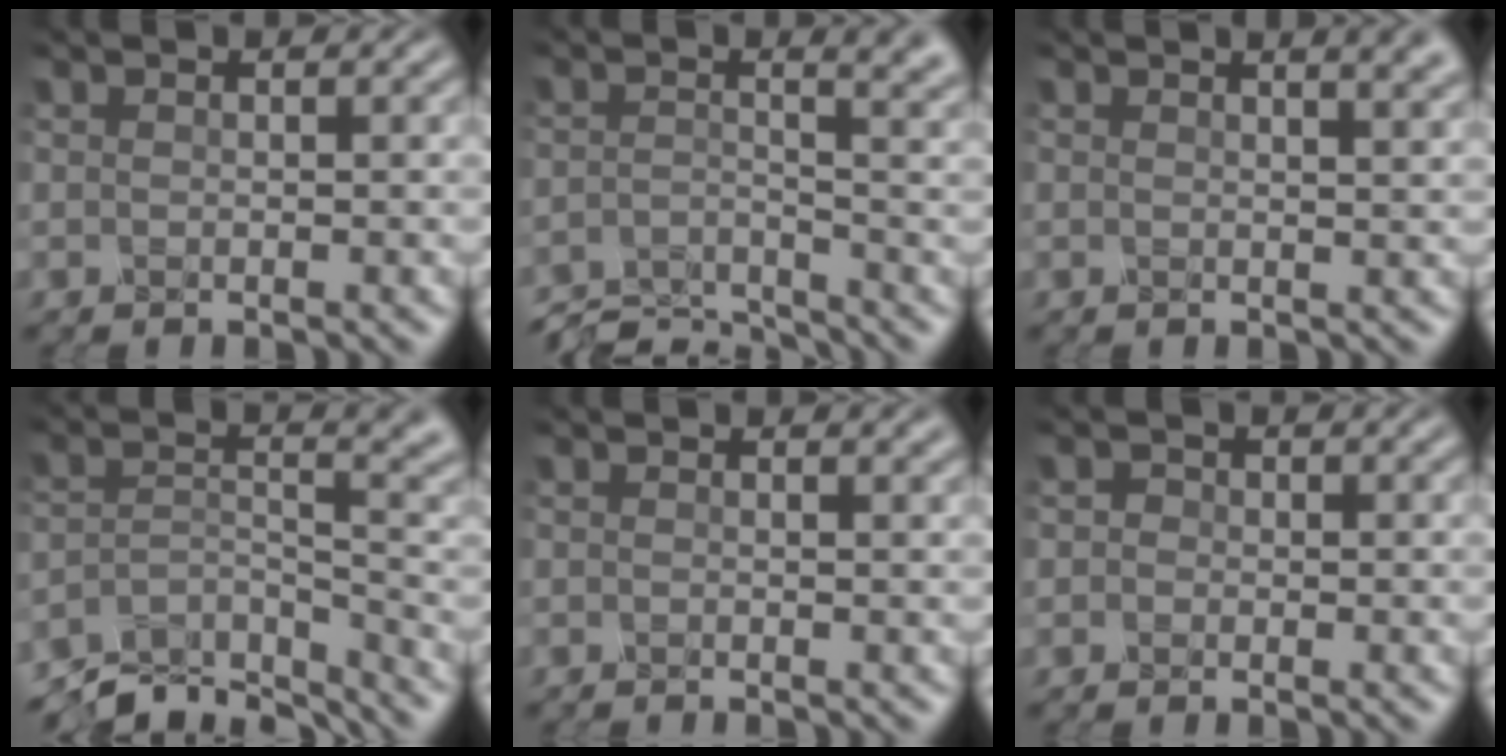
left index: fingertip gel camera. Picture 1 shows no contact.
{"total": 6.2, "force": [-5.2, 1.5, 3.0], "torque": [-0.038, -0.010, -0.098]}
{"total": 6.9, "force": [4.0, 3.4, 4.6], "torque": [0.000, 0.049, 0.010]}
{"total": 7.1, "force": [-6.6, 1.3, 2.1], "torque": [-0.027, -0.009, -0.120]}
{"total": 1.0, "force": [-0.2, 0.5, 0.9], "torque": [0.000, -0.007, -0.006]}
{"total": 0.9, "force": [-0.5, 0.6, -0.4], "torque": [0.012, -0.007, -0.014]}